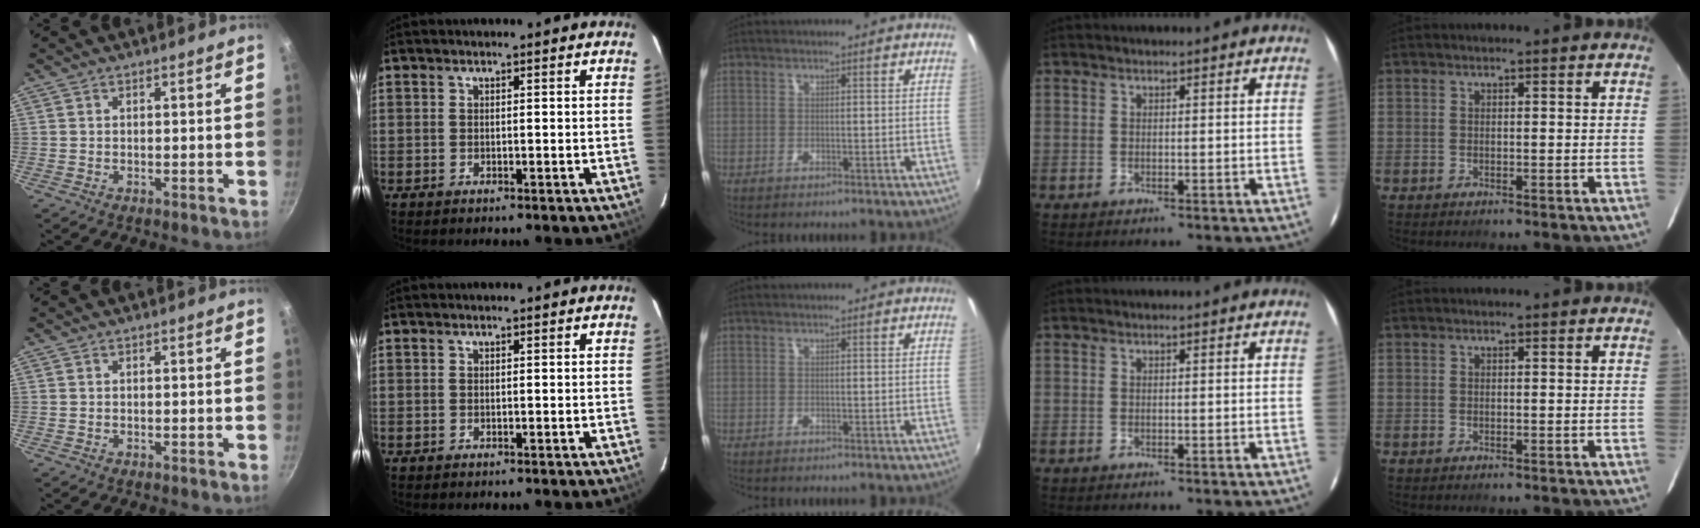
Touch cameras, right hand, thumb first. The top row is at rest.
{}